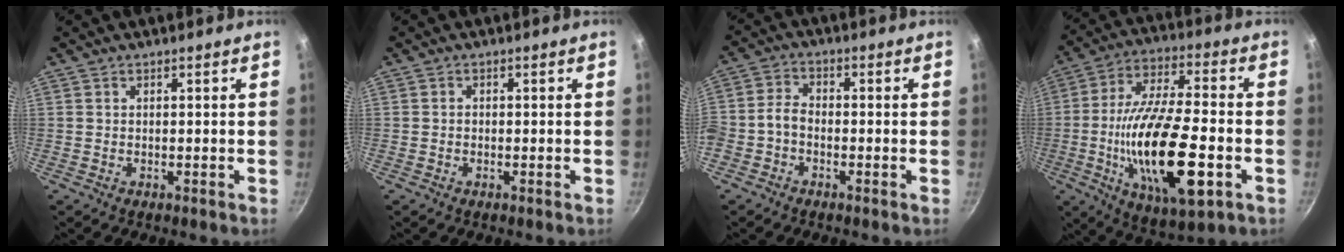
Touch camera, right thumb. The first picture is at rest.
{"total": 0.6, "force": [-0.2, 0.6, 0.2], "torque": [-0.004, 0.004, -0.004]}
{"total": 4.5, "force": [-2.1, 3.1, 2.6], "torque": [-0.055, 0.031, -0.053]}
{"total": 22.1, "force": [-5.4, 7.8, 19.9], "torque": [-0.362, 0.015, -0.096]}